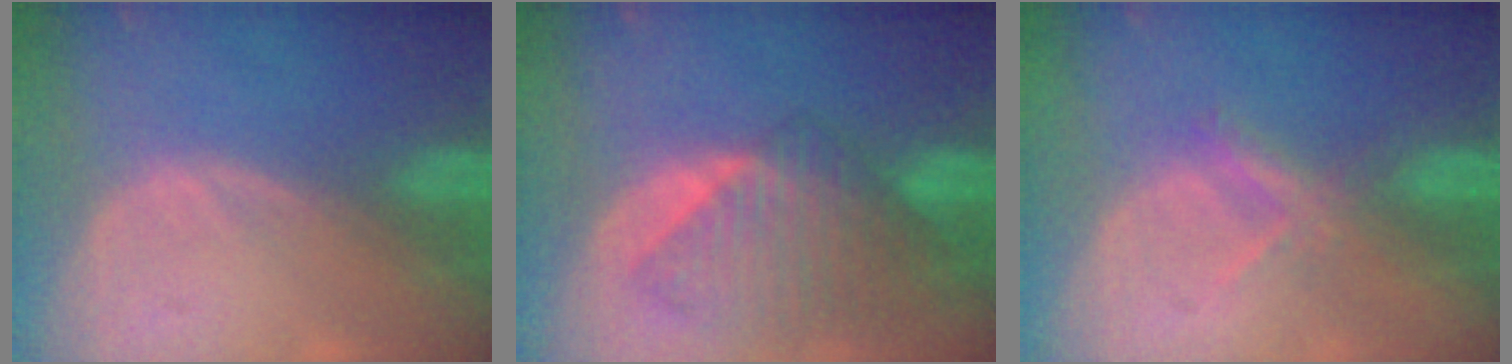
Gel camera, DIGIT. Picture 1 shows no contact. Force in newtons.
{"total": 9.5, "press": 8.4, "slide": 4.6}
{"total": 3.3, "press": 3.2, "slide": 0.9}